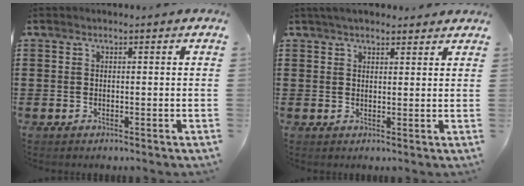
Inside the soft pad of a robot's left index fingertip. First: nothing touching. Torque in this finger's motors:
{"motor_torque": [0.72, -0.87, -0.04, -0.08]}